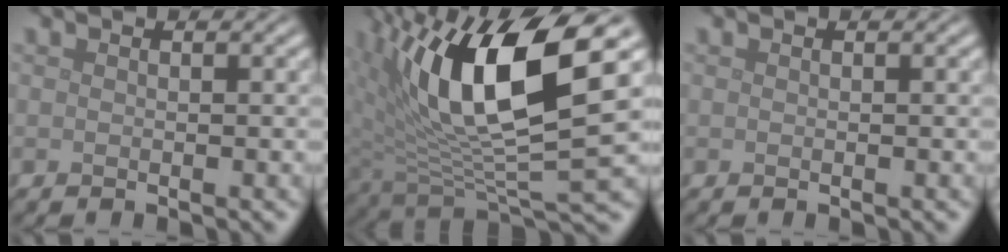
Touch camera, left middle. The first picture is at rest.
{"total": 13.4, "force": [4.2, 4.4, 12.0], "torque": [-0.224, 0.001, 0.081]}
{"total": 0.0}